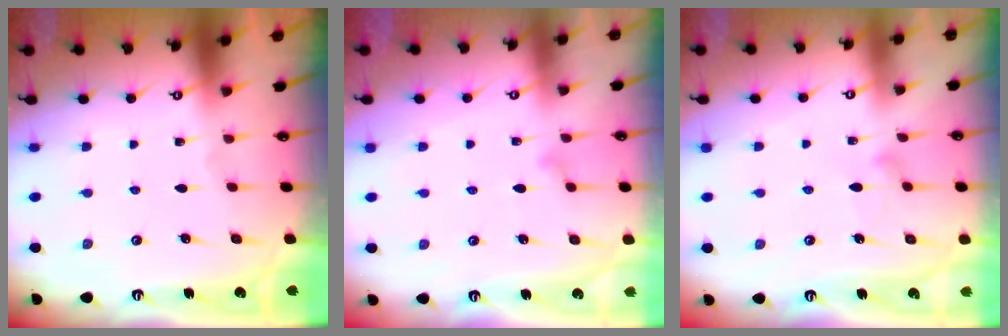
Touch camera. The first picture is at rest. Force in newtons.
{"total": 7.1, "press": 7.1, "slide": 0.3}
{"total": 9.3, "press": 9.3, "slide": 0.4}